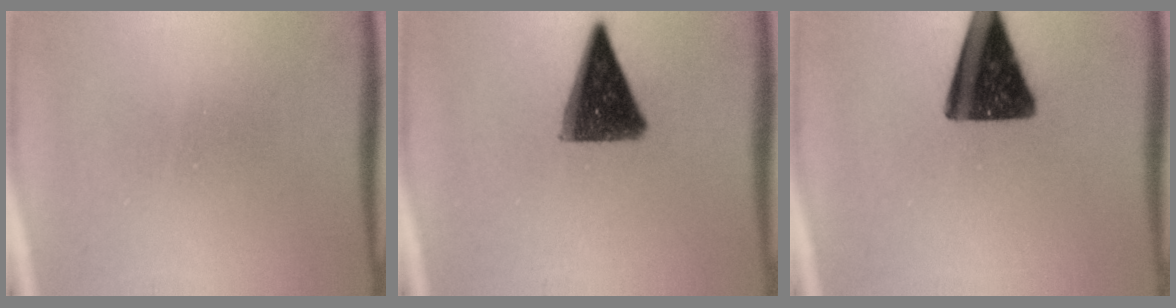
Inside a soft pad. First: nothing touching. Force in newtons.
{"total": 11.5}
{"total": 13.8}